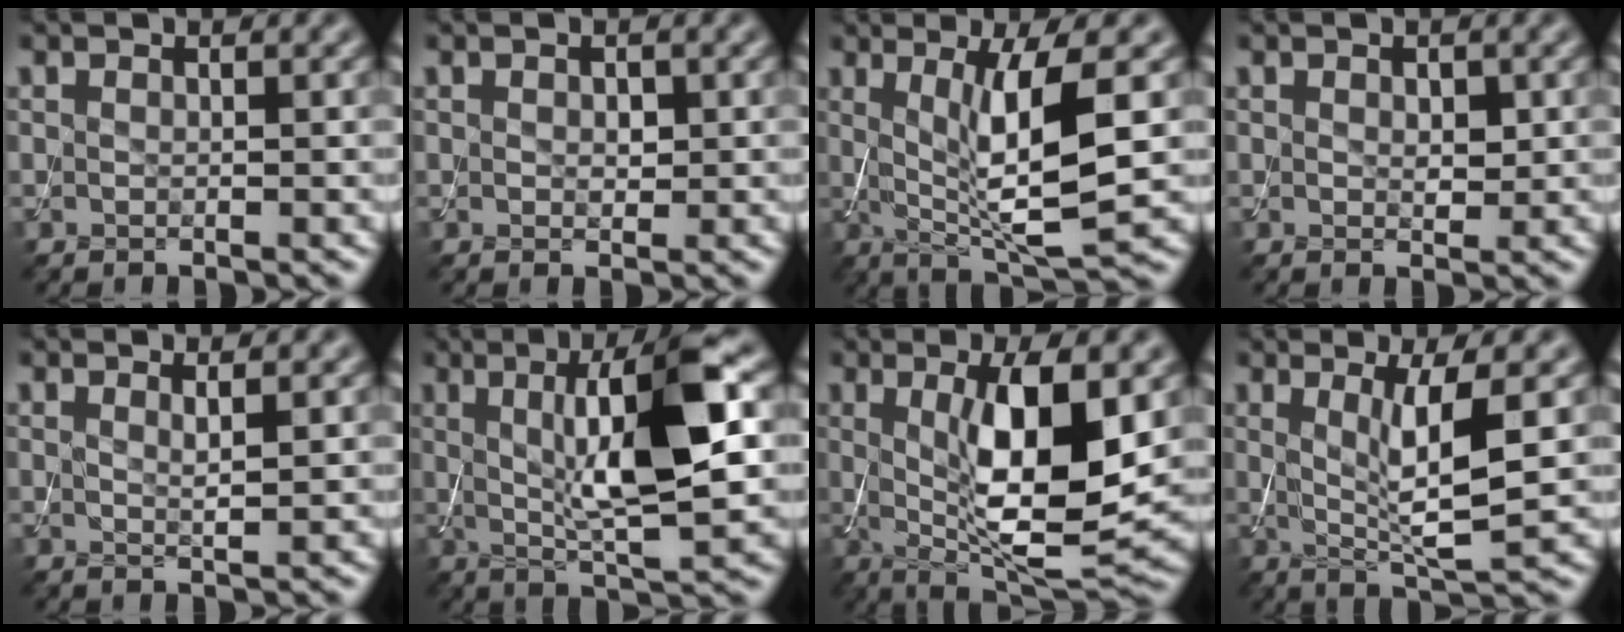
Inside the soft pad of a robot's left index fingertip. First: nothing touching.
{"total": 1.0, "force": [0.1, 0.7, 0.8], "torque": [-0.011, -0.002, 0.002]}
{"total": 7.6, "force": [0.8, 1.5, 7.4], "torque": [-0.125, -0.011, 0.023]}
{"total": 1.5, "force": [0.2, 0.9, 1.2], "torque": [-0.017, -0.003, 0.006]}
{"total": 1.3, "force": [0.6, 0.3, 1.1], "torque": [-0.014, -0.002, 0.007]}
{"total": 9.9, "force": [1.3, 2.2, 9.6], "torque": [-0.152, 0.001, 0.028]}
{"total": 10.0, "force": [1.0, 2.9, 9.6], "torque": [-0.153, -0.013, 0.024]}
{"total": 5.2, "force": [1.0, 0.8, 5.1], "torque": [-0.090, -0.010, 0.023]}